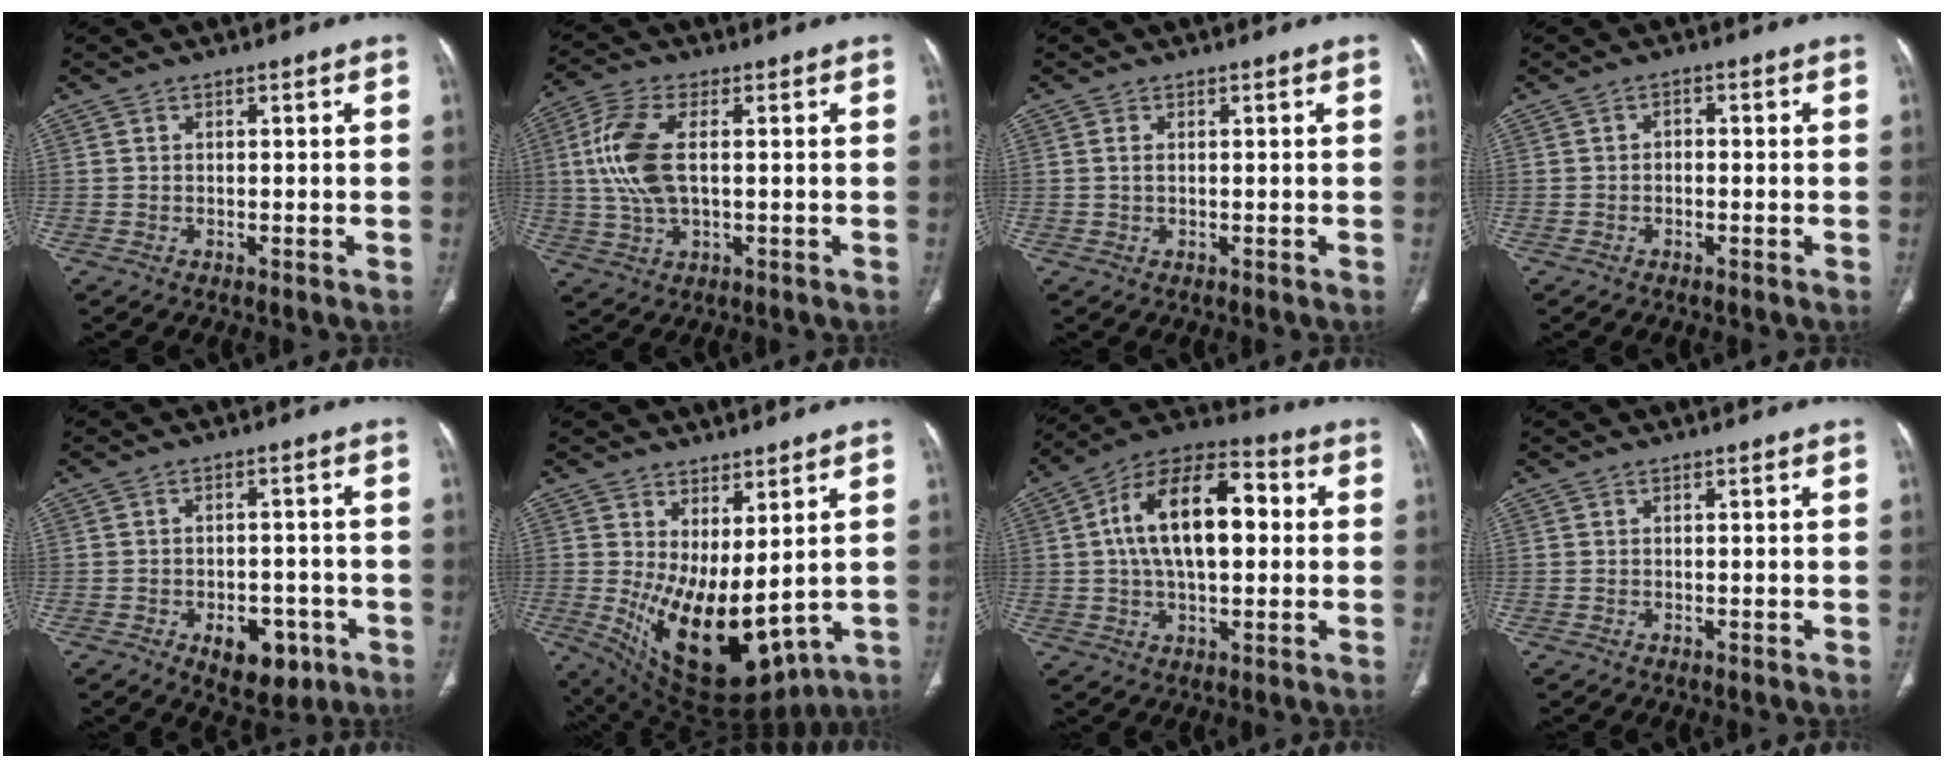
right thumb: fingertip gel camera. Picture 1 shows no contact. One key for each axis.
{"total": 10.7, "fx": 1.0, "fy": 5.1, "fz": 9.3, "tx": -0.213, "ty": 0.004, "tz": 0.022}
{"total": 0.8, "fx": 0.1, "fy": 0.3, "fz": 0.7, "tx": -0.018, "ty": 0.001, "tz": 0.004}
{"total": 1.2, "fx": -0.4, "fy": 0.9, "fz": 0.7, "tx": -0.004, "ty": 0.008, "tz": -0.011}
{"total": 8.9, "fx": -4.0, "fy": 5.3, "fz": 5.8, "tx": -0.054, "ty": 0.018, "tz": -0.045}
{"total": 16.4, "fx": 0.5, "fy": 7.8, "fz": 14.4, "tx": -0.236, "ty": -0.039, "tz": 0.043}
{"total": 18.1, "fx": 2.2, "fy": 9.6, "fz": 15.2, "tx": -0.245, "ty": 0.030, "tz": 0.028}
{"total": 0.0}